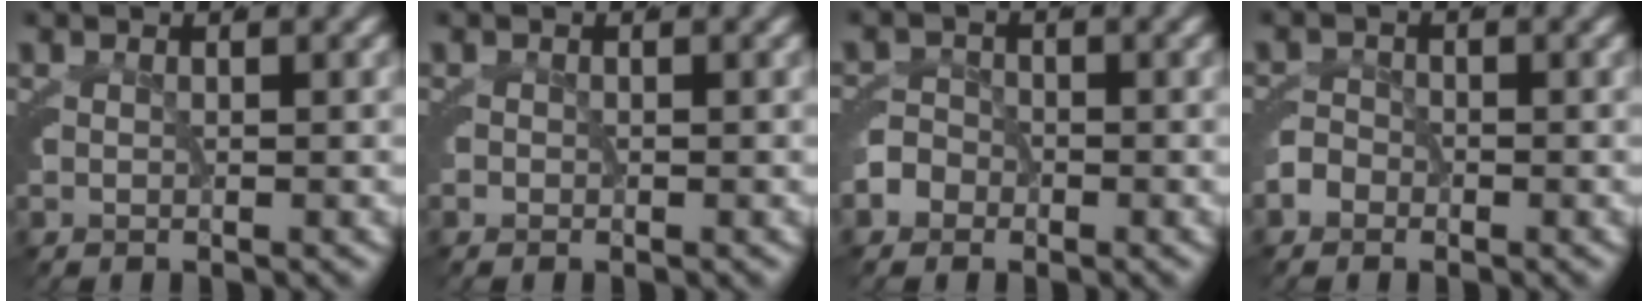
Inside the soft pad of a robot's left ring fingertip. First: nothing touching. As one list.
[{"total": 0.7, "force": [-0.5, 0.5, -0.2], "torque": [0.000, -0.001, -0.008]}, {"total": 2.4, "force": [-1.4, 2.0, 0.2], "torque": [-0.016, -0.003, -0.029]}, {"total": 1.7, "force": [-1.3, 1.1, 0.0], "torque": [-0.013, -0.003, -0.025]}]